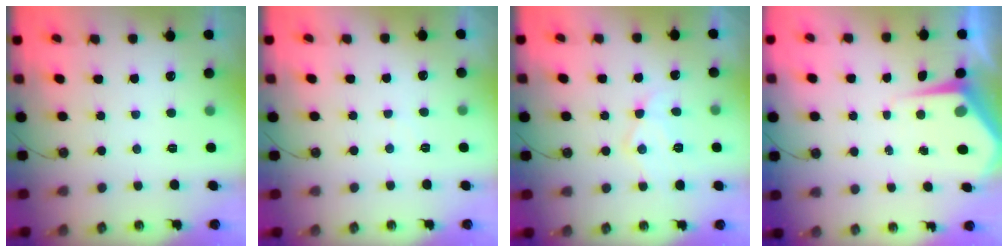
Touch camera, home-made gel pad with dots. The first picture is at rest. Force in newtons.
{"total": 2.8, "press": 2.8, "slide": 0.5}
{"total": 10.7, "press": 10.7, "slide": 0.7}
{"total": 5.7, "press": 5.7, "slide": 0.5}